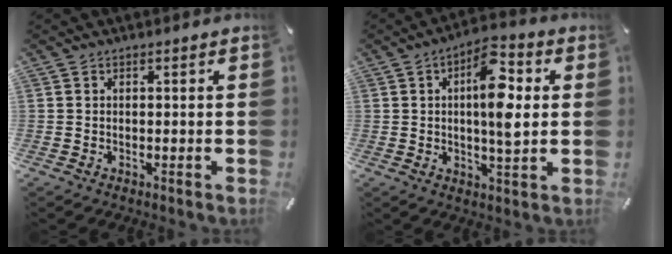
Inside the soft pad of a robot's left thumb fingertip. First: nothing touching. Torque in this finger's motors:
{"motor_torque": [0.75, 1.23, 0.92, -0.76, 0.19]}